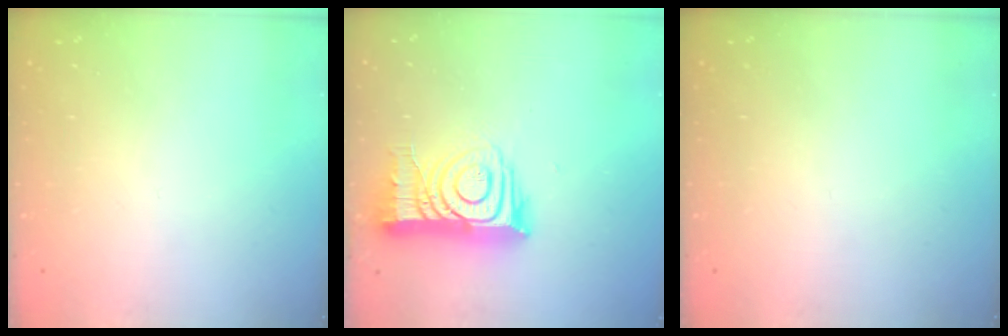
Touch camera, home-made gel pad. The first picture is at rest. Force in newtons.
{"total": 14.2, "press": 14.2, "slide": 1.2}
{"total": 0.0}